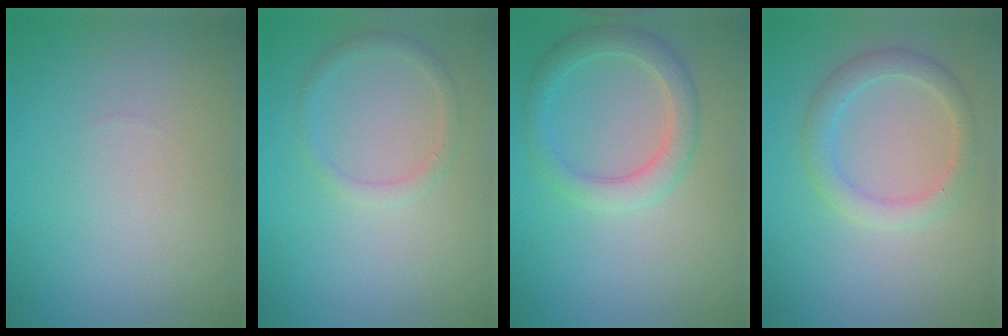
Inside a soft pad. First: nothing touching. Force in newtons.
{"total": 1.3, "press": 1.3, "slide": 0.0}
{"total": 3.0, "press": 3.0, "slide": 0.1}
{"total": 2.6, "press": 2.6, "slide": 0.2}